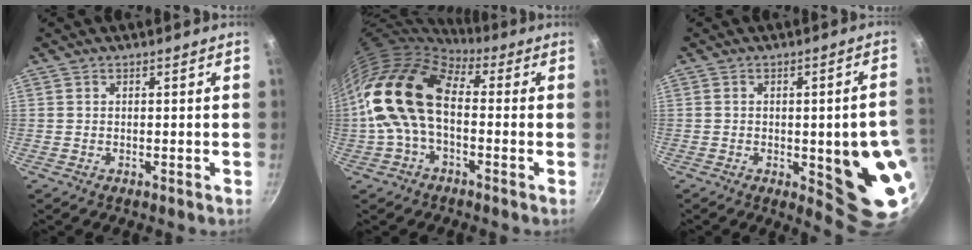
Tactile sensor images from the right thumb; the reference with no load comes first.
{"total": 15.7, "force": [-0.1, 9.5, 12.5], "torque": [-0.216, 0.029, -0.016]}
{"total": 14.1, "force": [-2.4, 3.9, 13.3], "torque": [-0.121, 0.007, -0.026]}